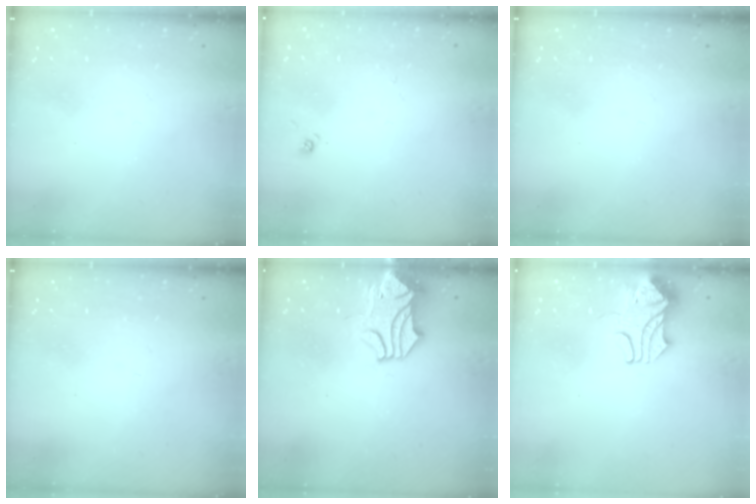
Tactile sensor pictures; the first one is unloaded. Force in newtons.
{"total": 2.7, "press": 2.7, "slide": 0.2}
{"total": 0.0}
{"total": 0.0}
{"total": 1.6, "press": 0.8, "slide": 1.3}
{"total": 2.0, "press": 1.9, "slide": 0.8}